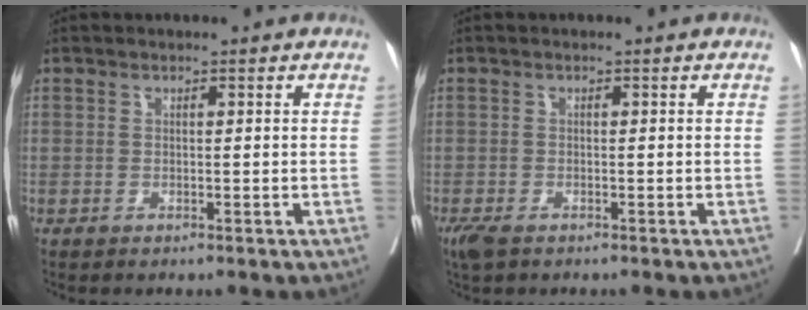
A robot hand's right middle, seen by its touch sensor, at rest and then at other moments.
{"total": 3.1, "force": [-2.1, 1.3, 1.9], "torque": [-0.046, -0.012, -0.035]}